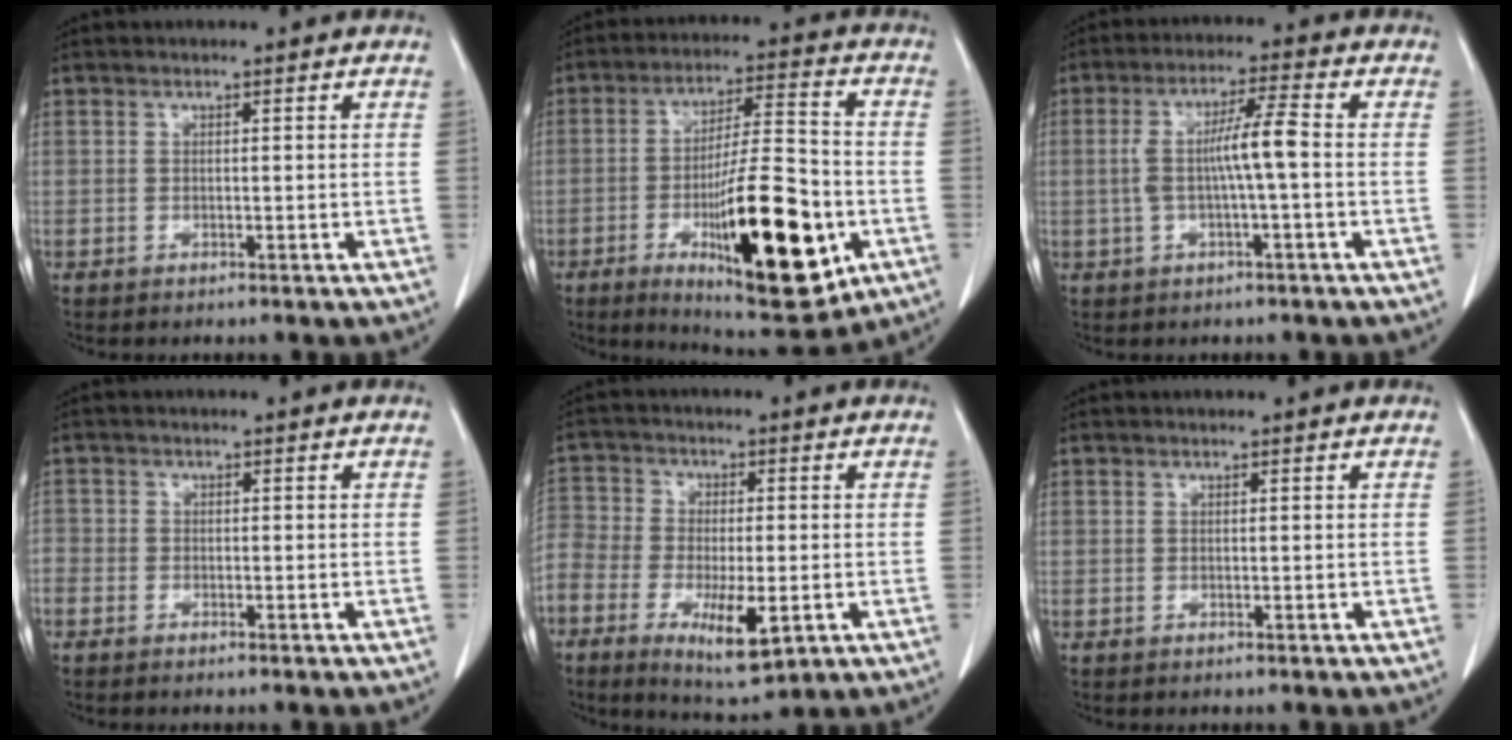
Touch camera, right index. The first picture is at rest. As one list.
[{"total": 20.2, "force": [-6.4, 4.3, 18.7], "torque": [-0.294, -0.015, -0.087]}, {"total": 6.6, "force": [-0.4, 0.1, 6.6], "torque": [-0.130, 0.017, -0.006]}, {"total": 2.2, "force": [-1.5, 1.6, 0.4], "torque": [-0.013, 0.003, -0.033]}, {"total": 14.0, "force": [-5.7, 6.9, 10.8], "torque": [-0.233, -0.008, -0.097]}, {"total": 0.0}]